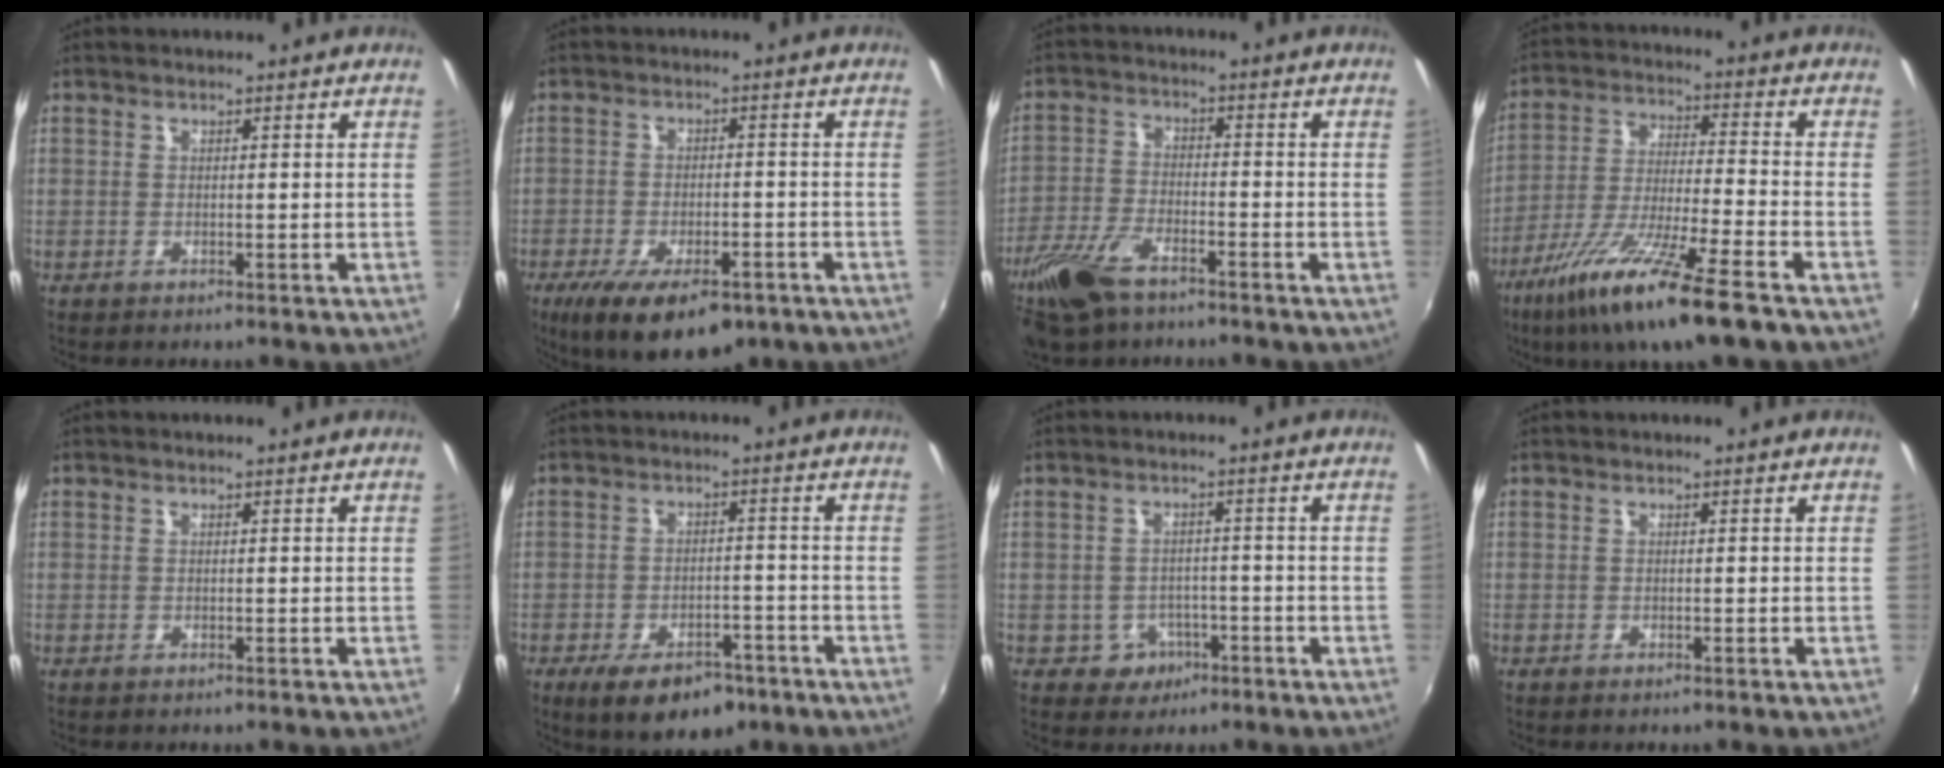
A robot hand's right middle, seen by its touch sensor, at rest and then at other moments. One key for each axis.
{"total": 14.6, "fx": -9.2, "fy": 5.9, "fz": 9.7, "tx": -0.190, "ty": -0.040, "tz": -0.138}
{"total": 10.8, "fx": -7.4, "fy": 4.6, "fz": 6.4, "tx": -0.155, "ty": -0.016, "tz": -0.146}
{"total": 16.8, "fx": -10.7, "fy": 1.2, "fz": 12.9, "tx": -0.257, "ty": -0.045, "tz": -0.193}
{"total": 0.0}
{"total": 11.0, "fx": -7.1, "fy": 5.4, "fz": 6.4, "tx": -0.127, "ty": -0.015, "tz": -0.101}
{"total": 4.4, "fx": -2.2, "fy": 3.8, "fz": 0.7, "tx": -0.026, "ty": 0.009, "tz": -0.024}
{"total": 0.0}